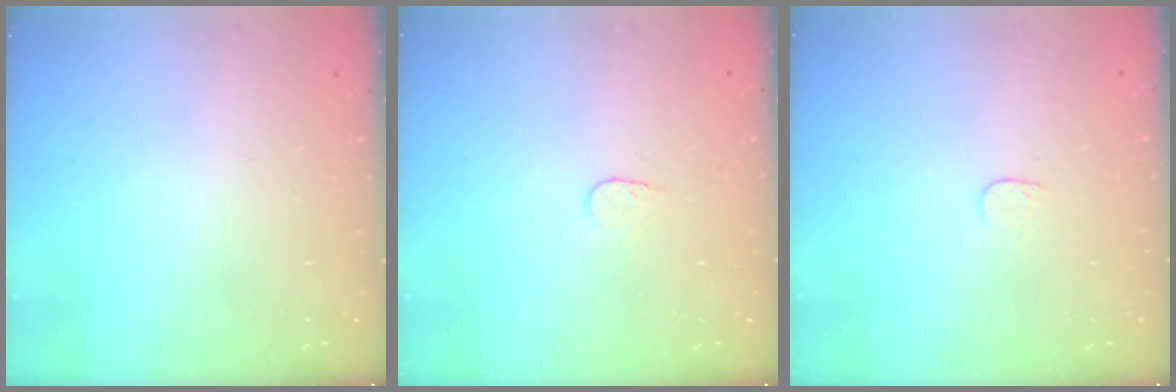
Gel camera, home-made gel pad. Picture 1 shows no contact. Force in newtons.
{"total": 3.8, "press": 3.8, "slide": 0.3}
{"total": 3.6, "press": 3.6, "slide": 0.3}